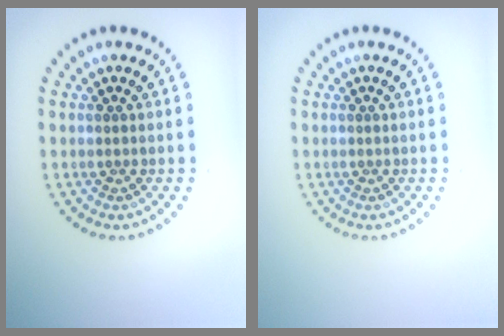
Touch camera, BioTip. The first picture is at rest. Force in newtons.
{"total": 0.0}